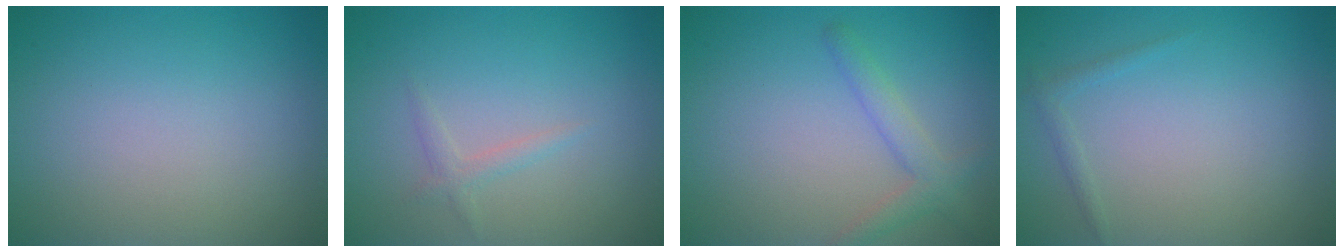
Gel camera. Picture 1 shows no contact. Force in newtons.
{"total": 1.1, "press": 1.1, "slide": 0.0}
{"total": 2.4, "press": 2.4, "slide": 0.2}
{"total": 0.8, "press": 0.8, "slide": 0.1}